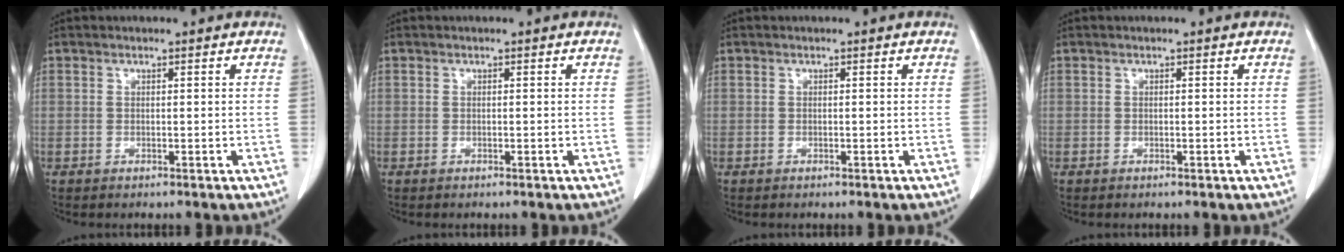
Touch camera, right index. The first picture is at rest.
{"total": 0.0}
{"total": 0.0}
{"total": 0.0}